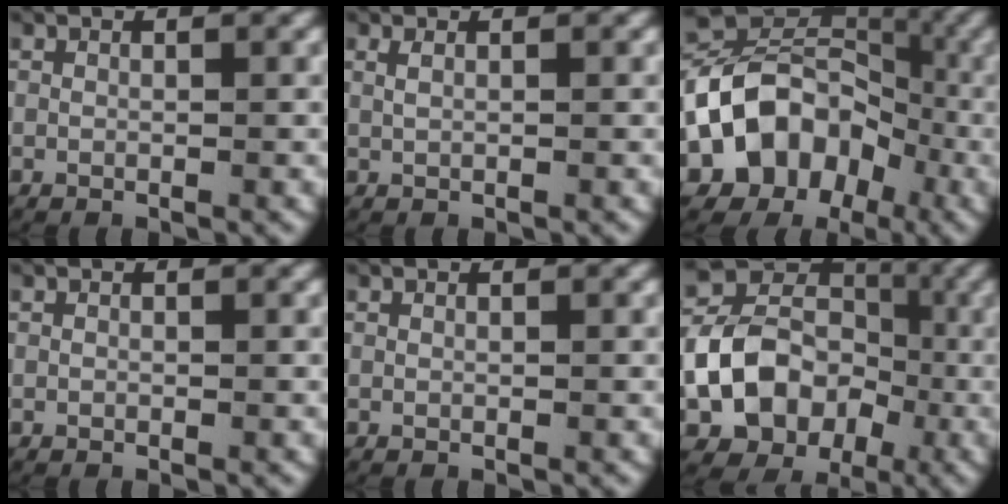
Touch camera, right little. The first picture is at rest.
{"total": 0.7, "force": [0.3, 0.2, 0.6], "torque": [-0.014, 0.001, 0.009]}
{"total": 15.0, "force": [-3.6, 12.3, 7.8], "torque": [-0.159, -0.040, -0.048]}
{"total": 0.0}
{"total": 0.0}
{"total": 12.5, "force": [-3.1, 10.4, 6.1], "torque": [-0.121, -0.040, -0.042]}